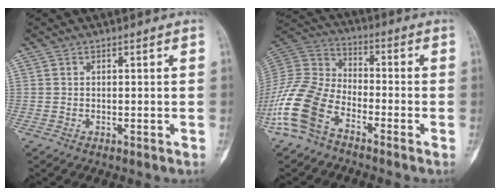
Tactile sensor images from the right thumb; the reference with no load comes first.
{"total": 14.4, "force": [-8.0, 8.0, 9.0], "torque": [-0.193, 0.047, -0.171]}